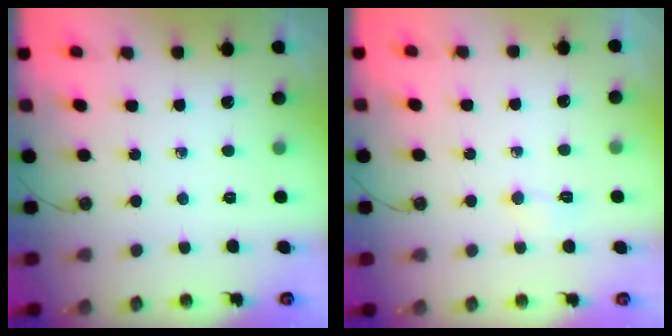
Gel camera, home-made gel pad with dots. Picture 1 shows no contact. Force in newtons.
{"total": 2.7, "press": 2.6, "slide": 0.5}